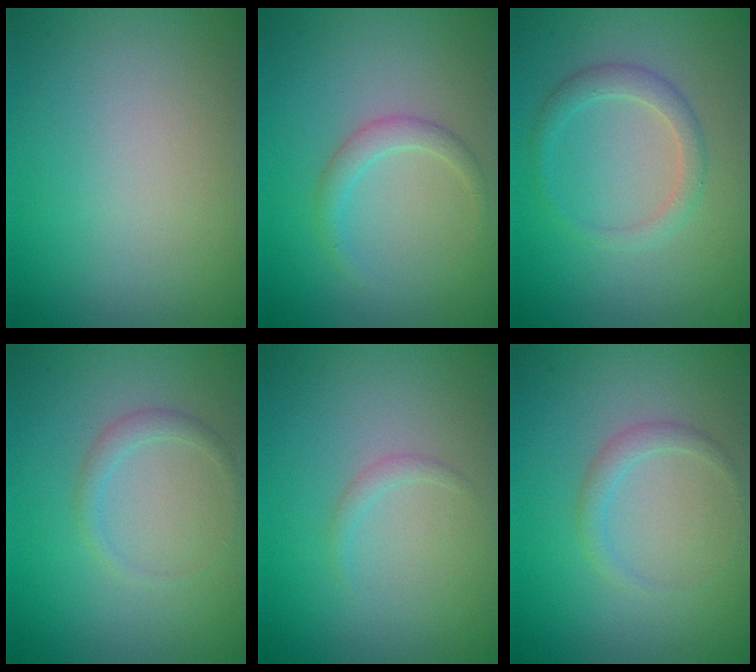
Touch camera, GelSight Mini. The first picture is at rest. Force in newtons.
{"total": 1.7, "press": 1.7, "slide": 0.1}
{"total": 1.9, "press": 1.9, "slide": 0.2}
{"total": 1.2, "press": 1.2, "slide": 0.0}
{"total": 0.7, "press": 0.7, "slide": 0.1}
{"total": 1.3, "press": 1.3, "slide": 0.1}